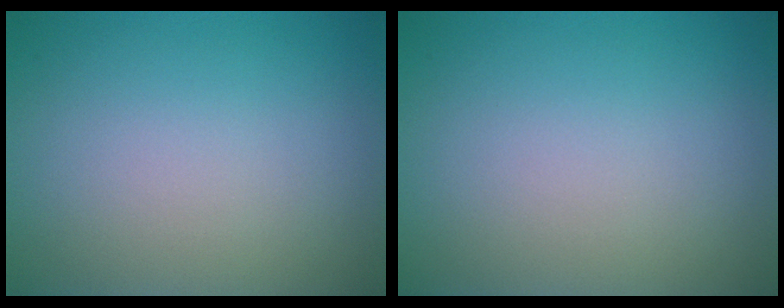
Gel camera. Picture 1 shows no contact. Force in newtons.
{"total": 0.0}